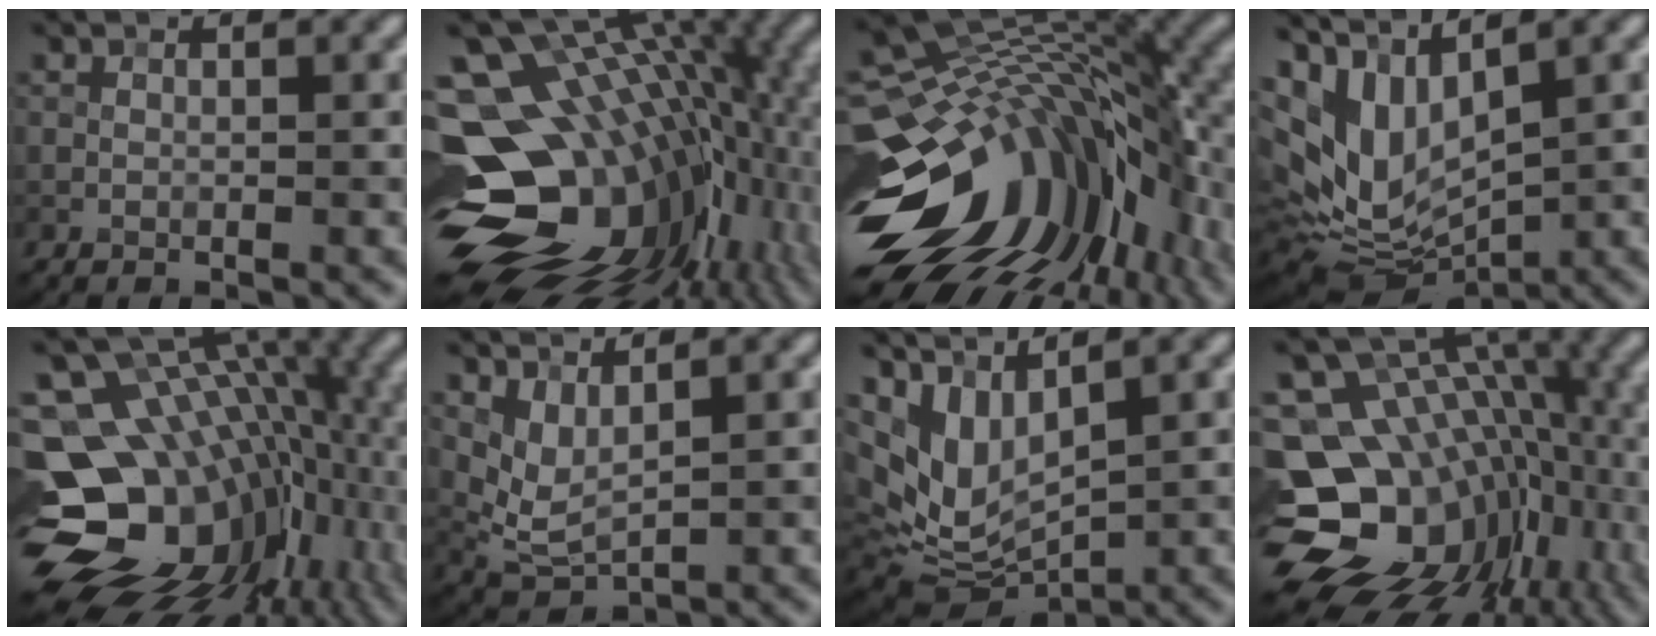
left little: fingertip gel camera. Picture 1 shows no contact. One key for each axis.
{"total": 19.8, "fx": -1.5, "fy": 12.8, "fz": 15.1, "tx": -0.231, "ty": -0.018, "tz": -0.002}
{"total": 16.1, "fx": -2.9, "fy": 10.0, "fz": 12.3, "tx": -0.228, "ty": 0.006, "tz": -0.056}
{"total": 8.0, "fx": 1.8, "fy": 4.5, "fz": 6.4, "tx": -0.138, "ty": -0.014, "tz": 0.041}
{"total": 18.6, "fx": -2.0, "fy": 13.3, "fz": 12.9, "tx": -0.213, "ty": -0.021, "tz": 0.005}
{"total": 2.9, "fx": 1.4, "fy": 1.3, "fz": 2.1, "tx": -0.053, "ty": -0.013, "tz": 0.039}
{"total": 5.9, "fx": 2.2, "fy": 2.9, "fz": 4.6, "tx": -0.110, "ty": -0.011, "tz": 0.047}
{"total": 17.2, "fx": -3.3, "fy": 13.1, "fz": 10.8, "tx": -0.179, "ty": -0.013, "tz": -0.023}